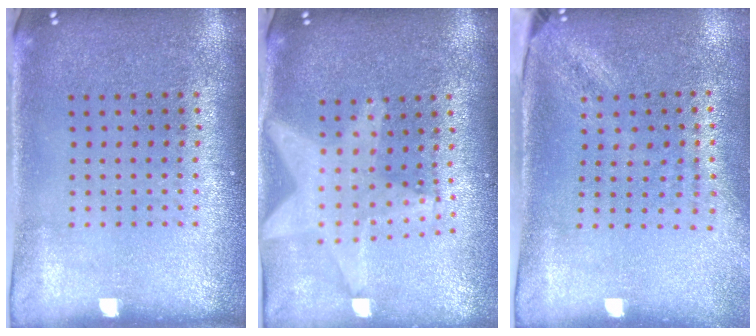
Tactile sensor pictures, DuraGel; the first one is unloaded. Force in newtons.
{"total": 2.2, "press": 1.8, "slide": 1.3}
{"total": 1.9, "press": 1.5, "slide": 1.2}